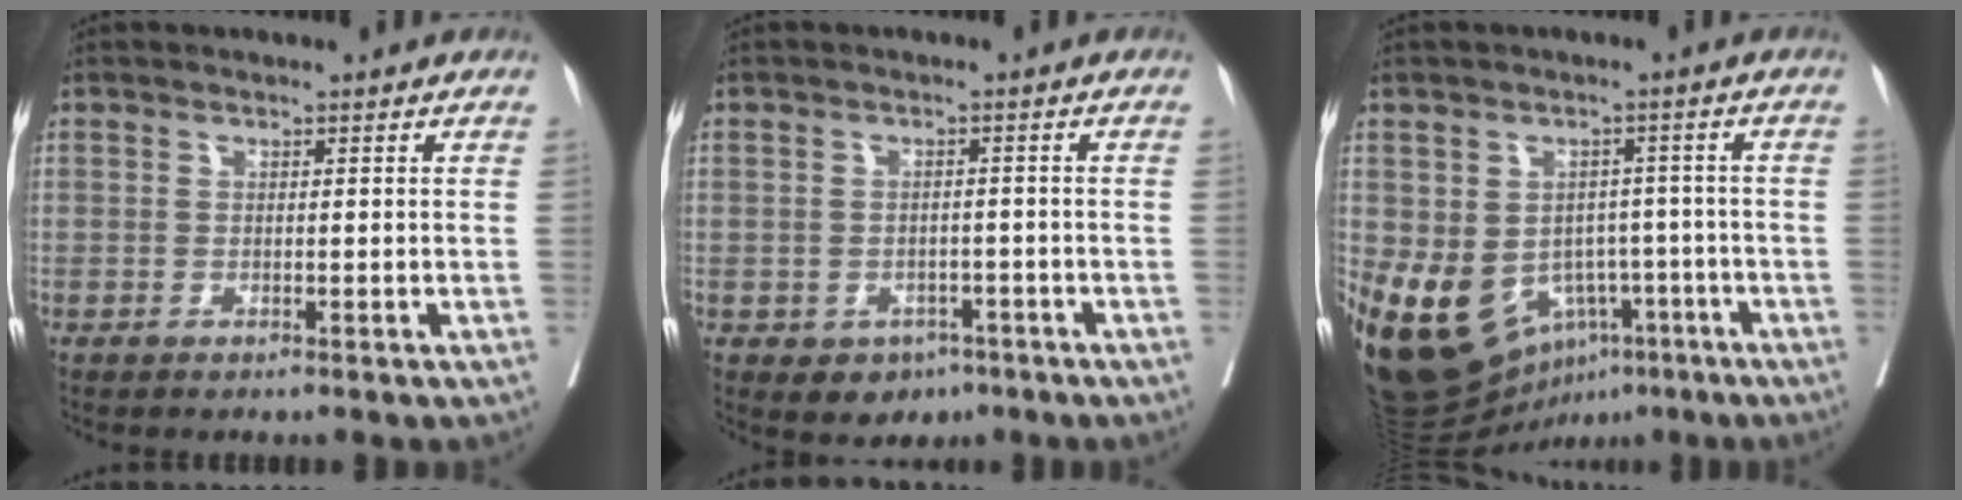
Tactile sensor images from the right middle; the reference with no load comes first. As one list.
[{"total": 4.2, "force": [-2.3, 3.2, 1.4], "torque": [-0.012, 0.006, -0.022]}, {"total": 14.8, "force": [-6.0, 11.2, 7.7], "torque": [-0.143, 0.015, -0.073]}]